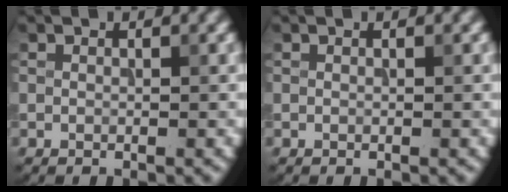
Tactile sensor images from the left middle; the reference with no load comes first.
{"total": 0.0}